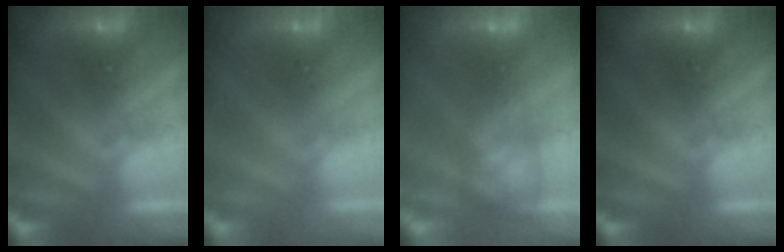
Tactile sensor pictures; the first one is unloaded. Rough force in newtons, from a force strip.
{"total": 1.5}
{"total": 5.9}
{"total": 0.0}